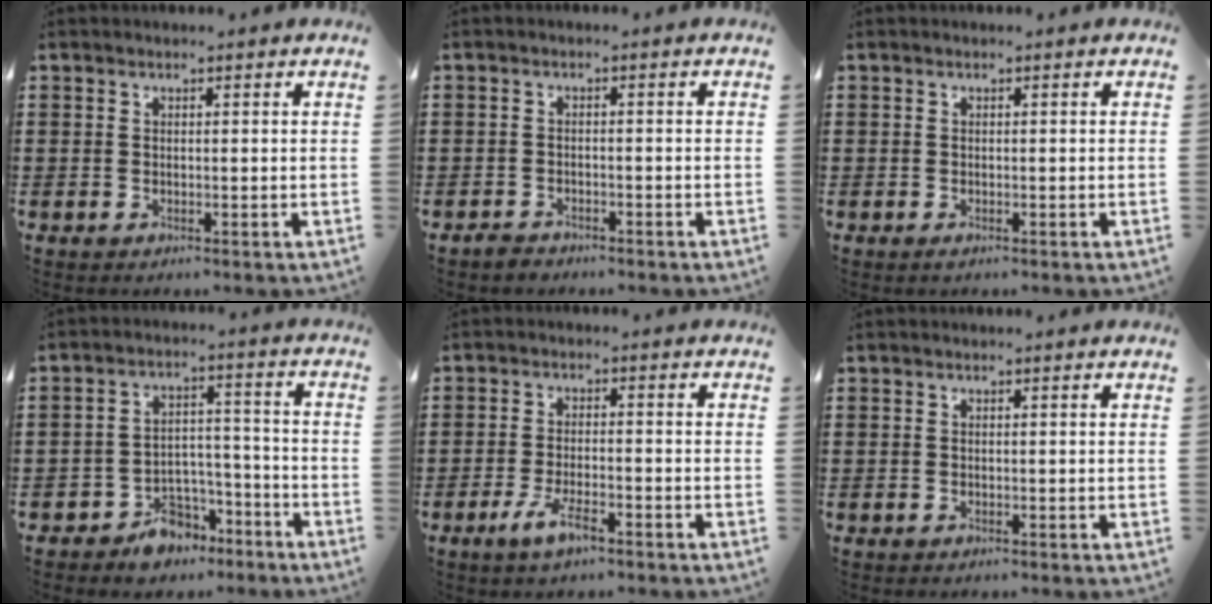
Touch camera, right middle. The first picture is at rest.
{"total": 1.4, "force": [-1.3, 0.4, 0.2], "torque": [-0.009, 0.000, -0.028]}
{"total": 0.0}
{"total": 6.1, "force": [-5.4, 2.7, 1.0], "torque": [-0.017, 0.024, -0.106]}
{"total": 4.8, "force": [-2.8, 1.4, 3.6], "torque": [-0.078, -0.001, -0.057]}
{"total": 0.0}